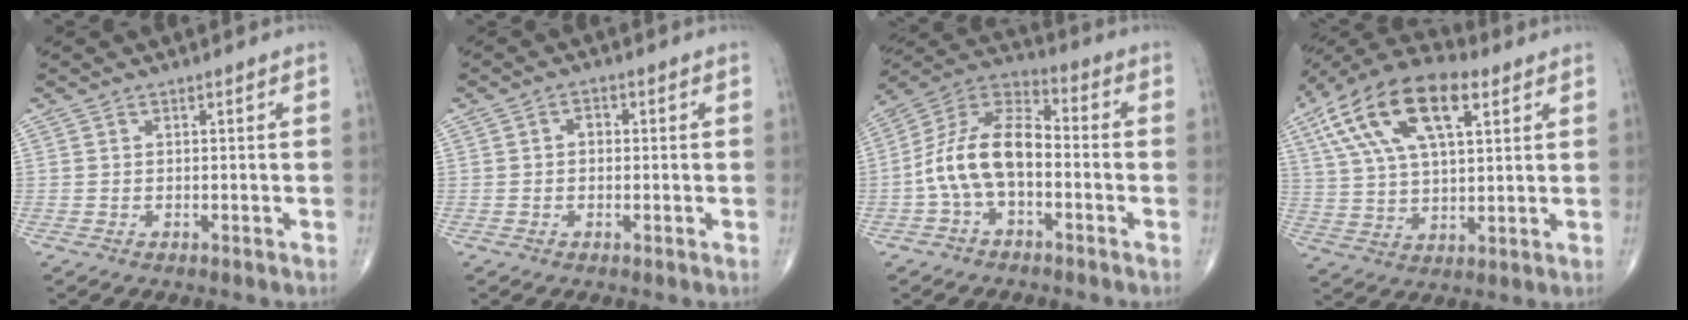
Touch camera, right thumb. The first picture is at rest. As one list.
[{"total": 1.7, "force": [0.1, 1.2, 1.1], "torque": [-0.011, 0.009, -0.002]}, {"total": 13.1, "force": [-2.6, 7.1, 10.7], "torque": [-0.201, 0.044, -0.058]}, {"total": 20.0, "force": [8.3, 9.1, 15.8], "torque": [-0.296, 0.010, 0.145]}]